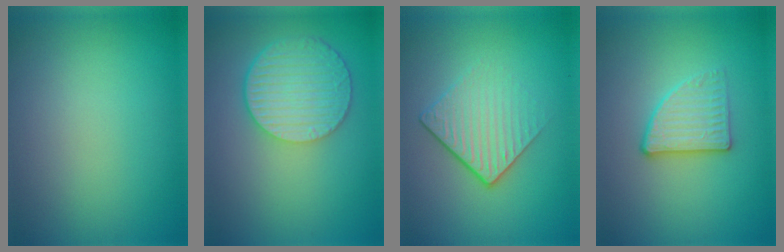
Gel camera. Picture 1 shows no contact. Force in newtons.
{"total": 6.1, "press": 4.5, "slide": 4.0}
{"total": 4.4, "press": 2.7, "slide": 3.4}
{"total": 2.7, "press": 2.6, "slide": 0.8}